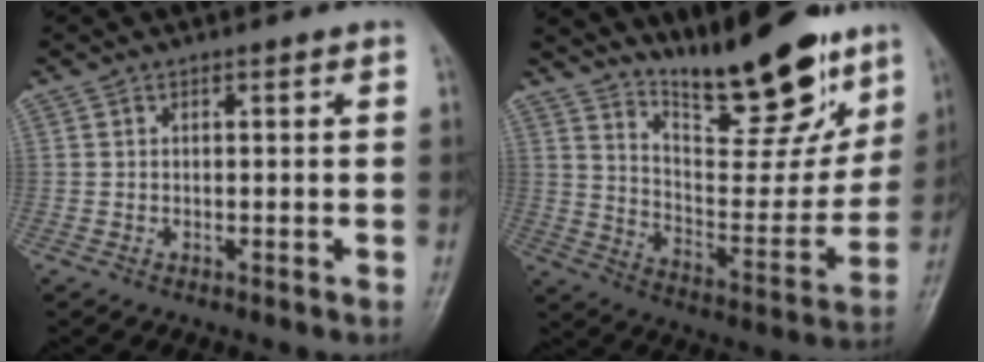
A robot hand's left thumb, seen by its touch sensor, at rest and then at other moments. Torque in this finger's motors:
{"motor_torque": [0.69, 0.45, 1.41, -1.36, 0.22]}